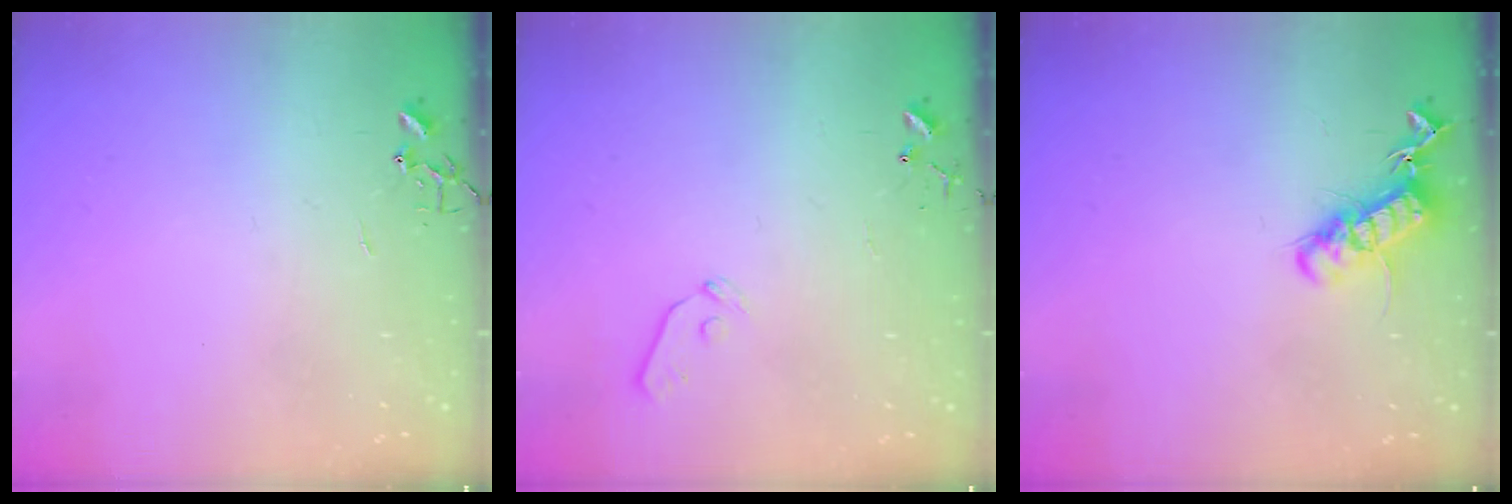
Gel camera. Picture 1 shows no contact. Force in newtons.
{"total": 5.5, "press": 5.5, "slide": 0.5}
{"total": 13.8, "press": 13.7, "slide": 1.3}